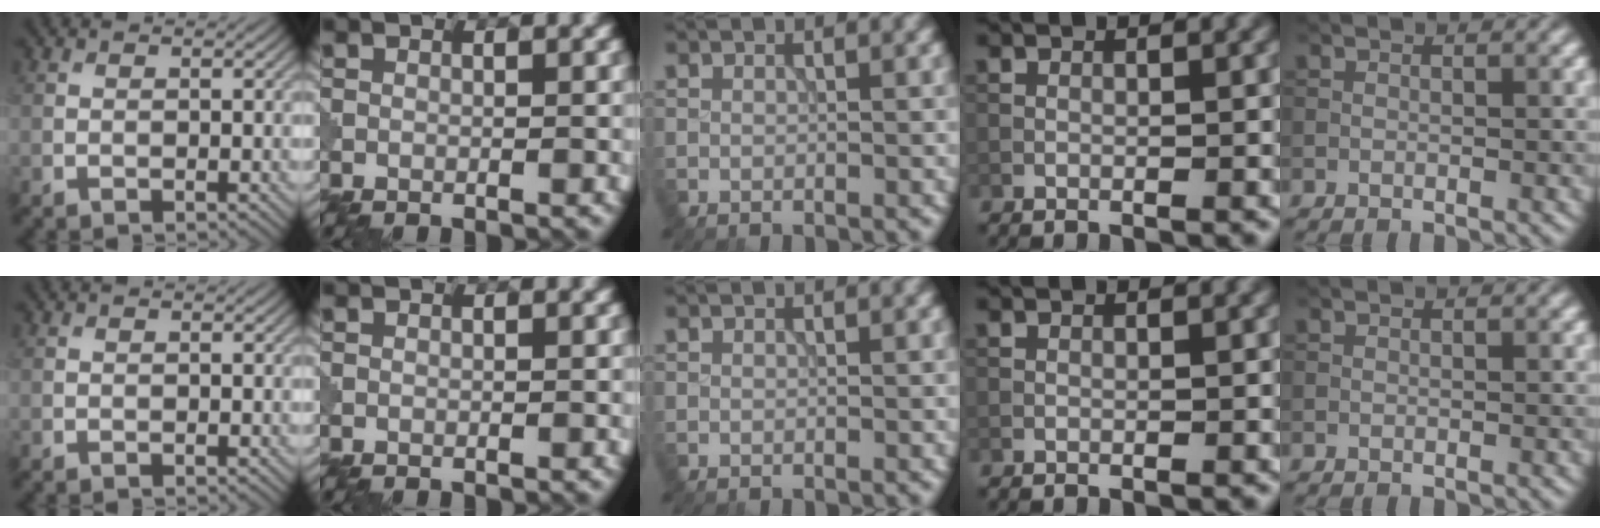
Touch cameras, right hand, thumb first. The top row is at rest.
{}